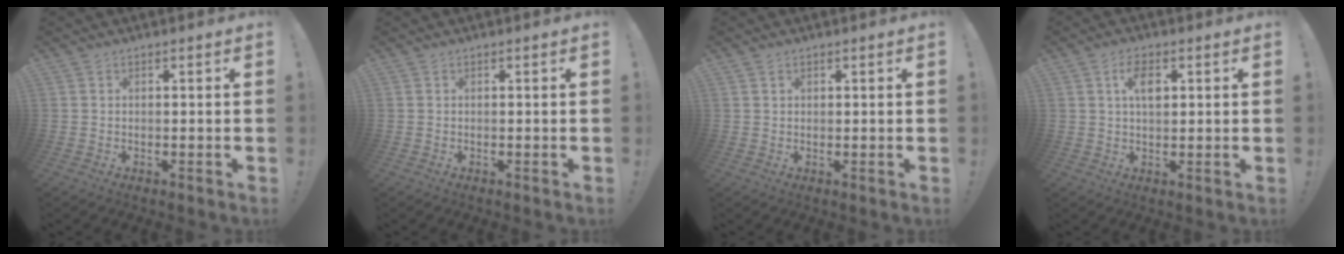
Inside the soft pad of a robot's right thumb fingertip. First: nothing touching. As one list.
[{"total": 0.0}, {"total": 1.0, "force": [0.7, 0.7, 0.2], "torque": [0.004, -0.003, 0.012]}, {"total": 5.9, "force": [1.7, 3.1, 4.7], "torque": [-0.076, 0.001, 0.026]}]